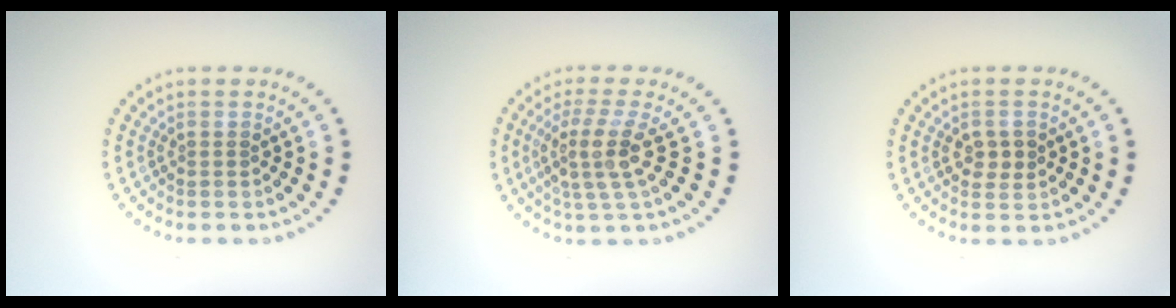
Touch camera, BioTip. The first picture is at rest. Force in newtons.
{"total": 3.8, "press": 2.7, "slide": 2.6}
{"total": 1.9, "press": 1.9, "slide": 0.2}